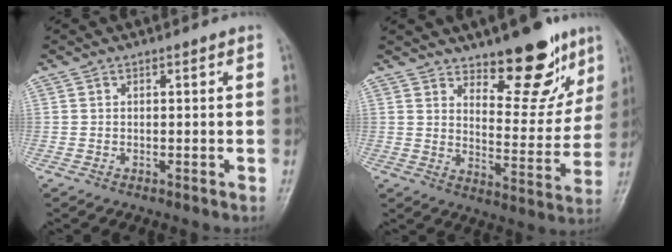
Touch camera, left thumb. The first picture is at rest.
{"total": 13.8, "force": [9.5, 5.7, 8.2], "torque": [-0.057, -0.071, 0.147]}